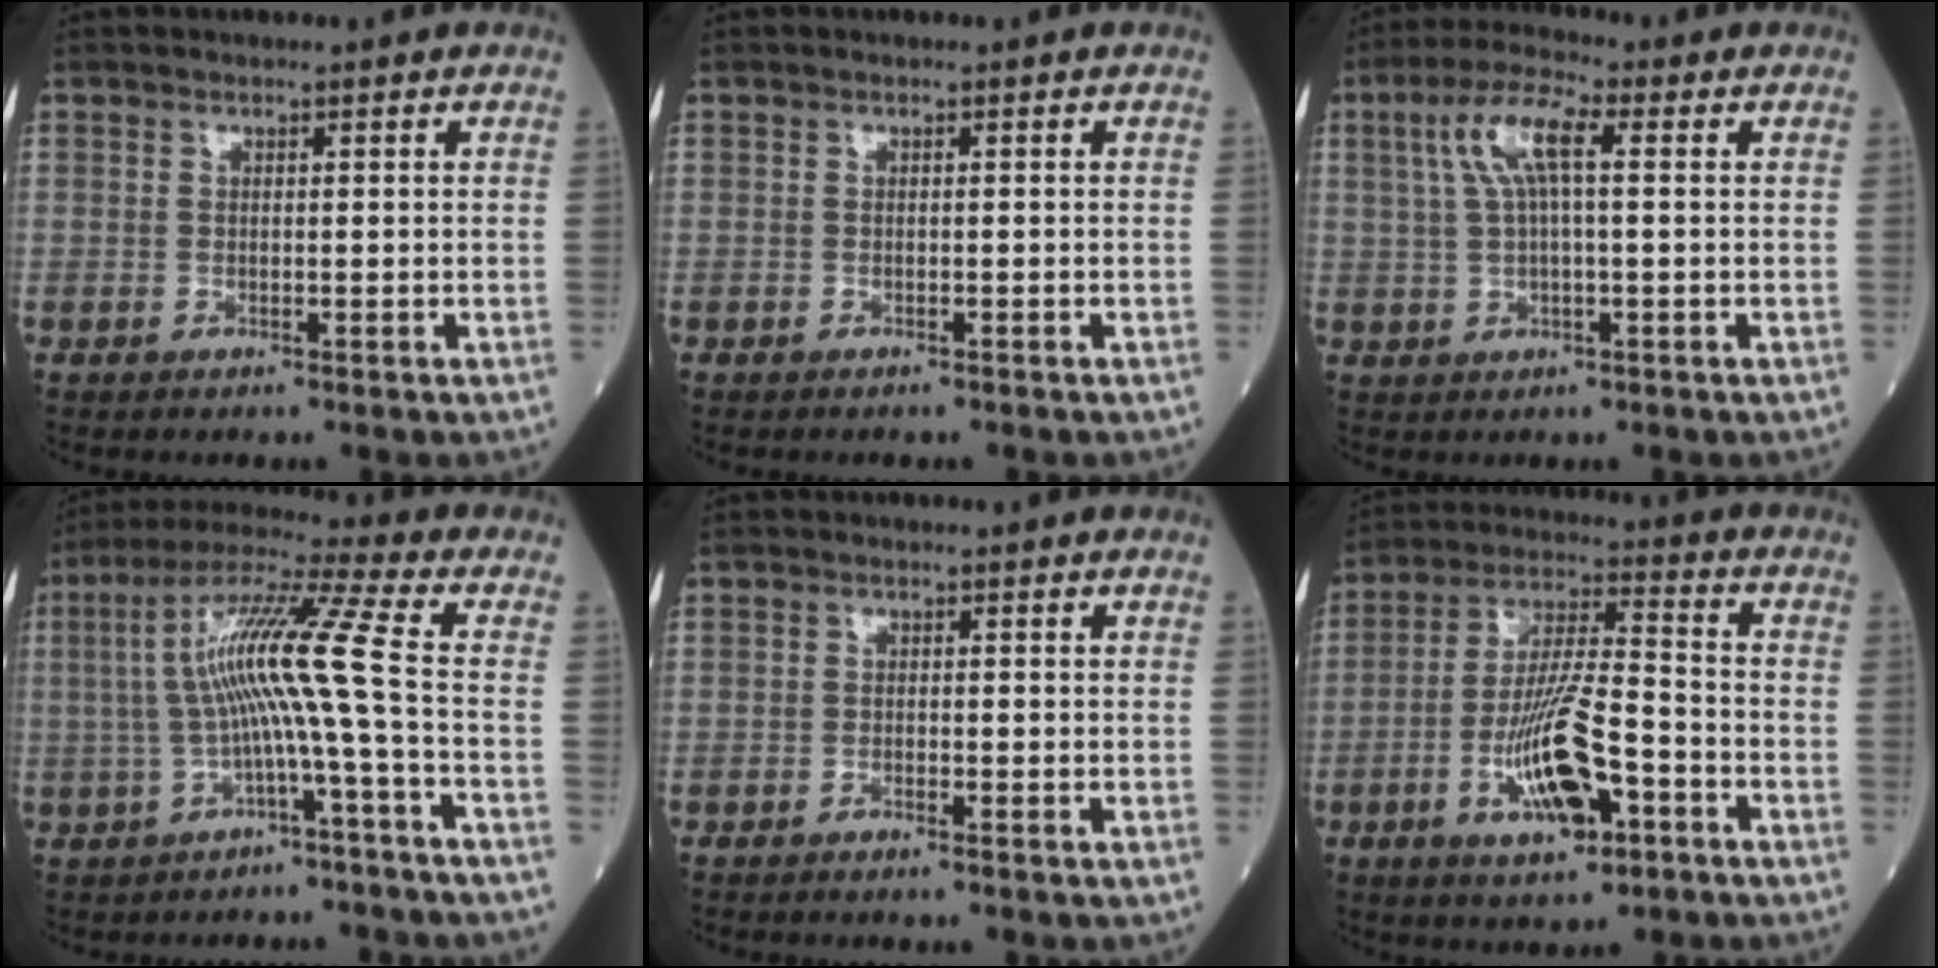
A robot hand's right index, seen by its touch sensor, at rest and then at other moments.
{"total": 0.6, "force": [-0.6, 0.1, 0.2], "torque": [-0.005, 0.000, -0.010]}
{"total": 7.3, "force": [1.9, 1.5, 6.8], "torque": [-0.146, 0.024, 0.037]}
{"total": 11.1, "force": [-1.2, -1.8, 10.9], "torque": [-0.207, 0.035, -0.024]}
{"total": 1.1, "force": [-1.0, -0.1, 0.5], "torque": [-0.011, 0.002, -0.015]}
{"total": 12.5, "force": [-4.9, 3.0, 11.1], "torque": [-0.214, -0.001, -0.085]}